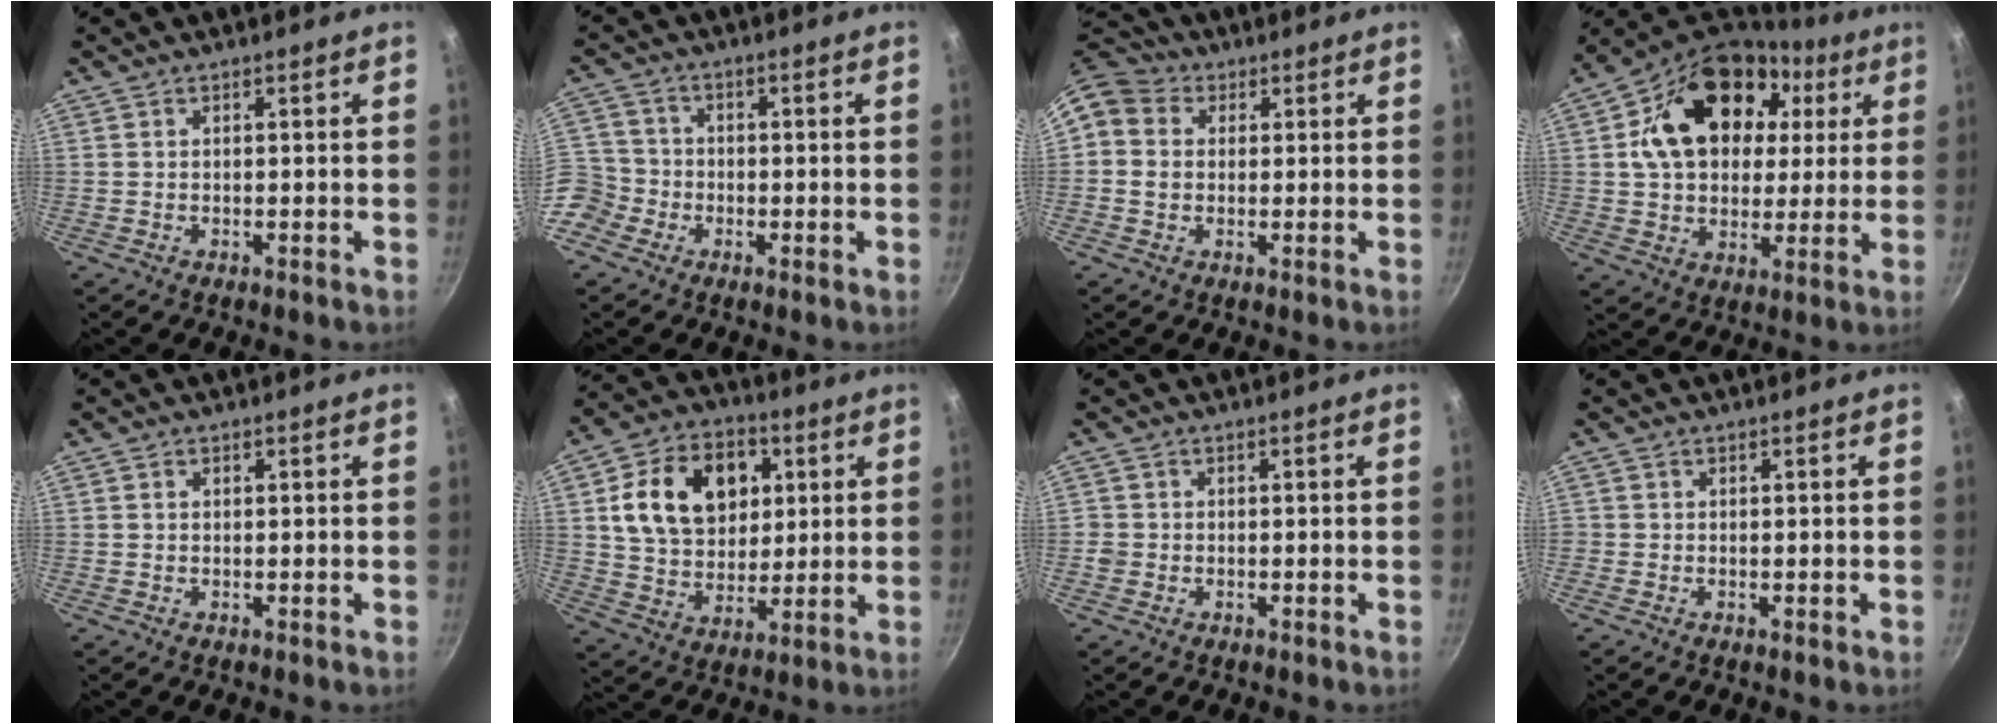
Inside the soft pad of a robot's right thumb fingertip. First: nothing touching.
{"total": 8.6, "force": [-3.4, 7.5, 2.4], "torque": [-0.026, 0.039, -0.077]}
{"total": 7.8, "force": [1.6, 6.6, 3.7], "torque": [-0.051, 0.008, 0.010]}
{"total": 23.2, "force": [6.2, 16.5, 15.0], "torque": [-0.237, 0.020, 0.100]}
{"total": 0.7, "force": [0.1, 0.6, 0.3], "torque": [-0.004, 0.004, 0.001]}
{"total": 18.0, "force": [4.5, 13.3, 11.3], "torque": [-0.164, 0.004, 0.073]}
{"total": 1.8, "force": [-0.5, 1.6, 0.5], "torque": [-0.006, 0.004, -0.011]}
{"total": 0.7, "force": [-0.2, 0.6, 0.2], "torque": [-0.002, 0.001, -0.006]}